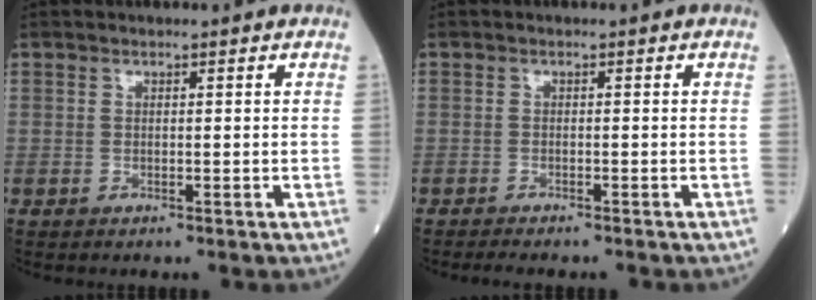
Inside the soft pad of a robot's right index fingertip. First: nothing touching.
{"total": 4.2, "force": [-3.6, 0.7, 1.9], "torque": [-0.025, -0.008, -0.047]}